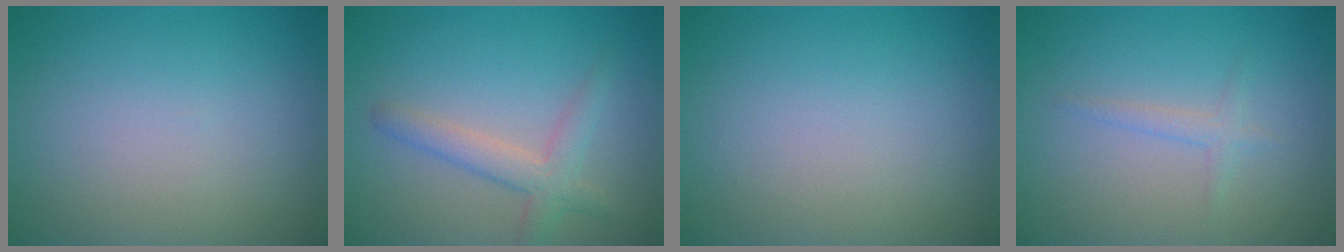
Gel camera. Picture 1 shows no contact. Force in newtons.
{"total": 3.0, "press": 3.0, "slide": 0.1}
{"total": 0.0}
{"total": 1.2, "press": 1.2, "slide": 0.1}